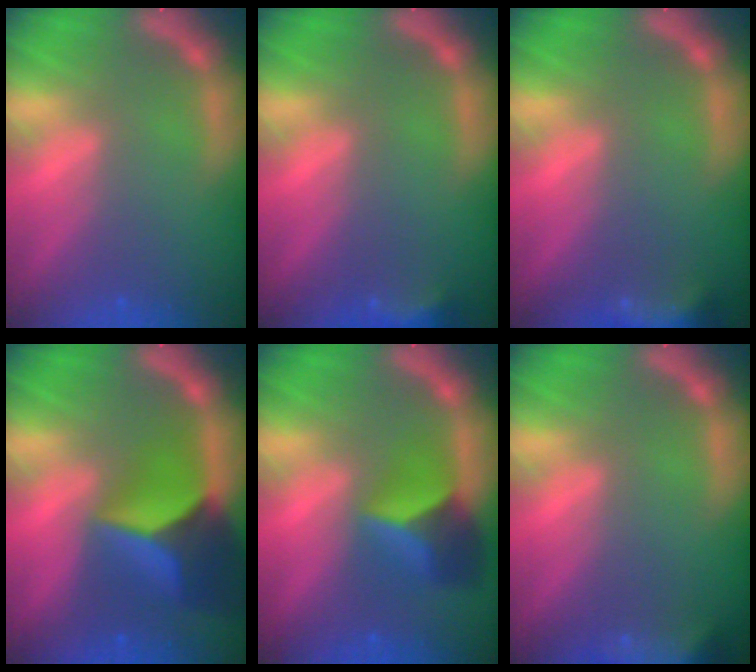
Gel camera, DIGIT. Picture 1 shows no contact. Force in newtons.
{"total": 3.0}
{"total": 5.9}
{"total": 9.5}
{"total": 5.4}
{"total": 9.0}